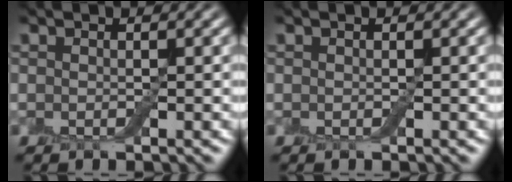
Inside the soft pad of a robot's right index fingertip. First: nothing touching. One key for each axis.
{"total": 0.0}